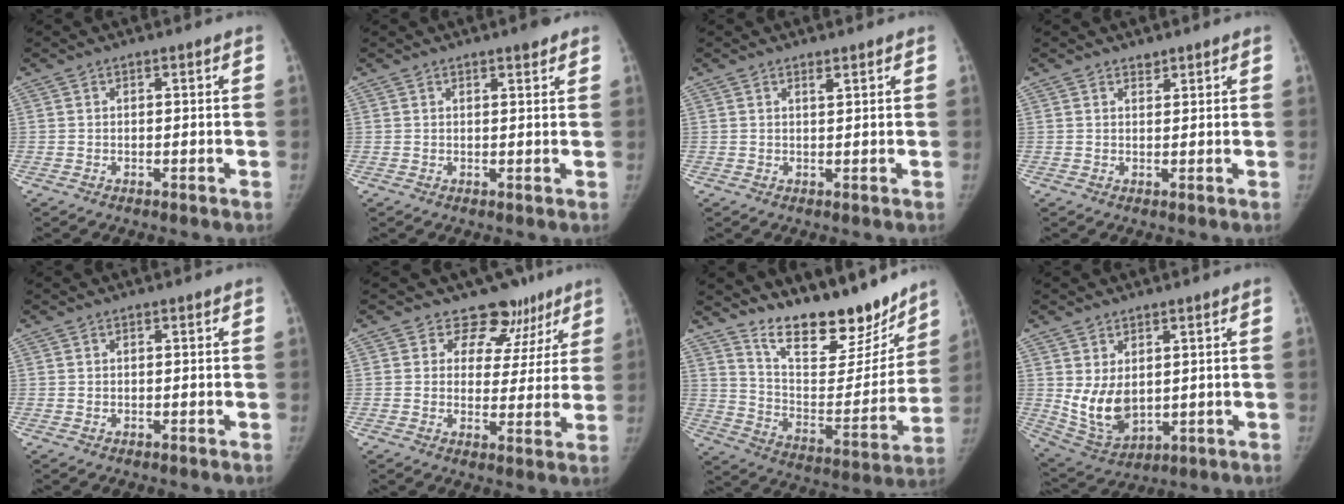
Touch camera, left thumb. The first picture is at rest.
{"total": 2.0, "force": [1.5, 0.5, 1.3], "torque": [-0.015, -0.008, 0.019]}
{"total": 0.9, "force": [0.7, 0.1, 0.5], "torque": [-0.008, -0.007, 0.013]}
{"total": 1.1, "force": [1.0, 0.6, 0.1], "torque": [0.011, -0.008, 0.014]}
{"total": 0.0}
{"total": 9.8, "force": [7.0, 6.7, 1.3], "torque": [0.027, -0.034, 0.079]}
{"total": 22.7, "force": [18.2, 7.8, 11.0], "torque": [-0.121, -0.113, 0.285]}
{"total": 9.1, "force": [1.2, 6.0, 6.7], "torque": [-0.106, -0.022, 0.048]}